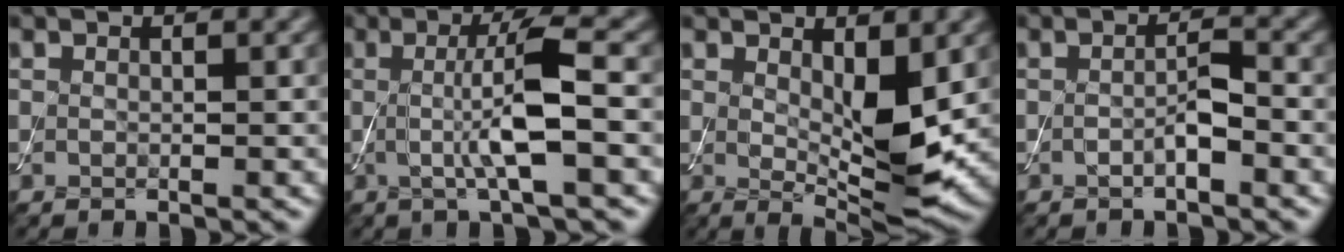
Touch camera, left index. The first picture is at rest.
{"total": 5.6, "force": [0.0, 1.0, 5.5], "torque": [-0.105, 0.000, -0.003]}
{"total": 5.6, "force": [0.8, 2.2, 5.1], "torque": [-0.085, -0.016, 0.020]}
{"total": 1.8, "force": [-0.6, 0.3, 1.6], "torque": [-0.028, 0.003, -0.014]}